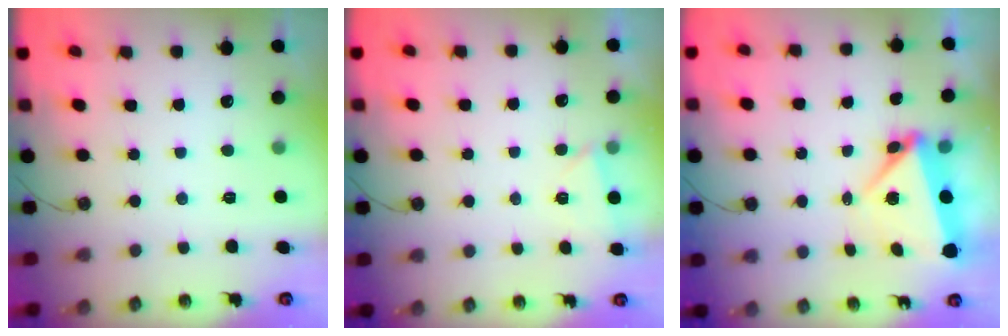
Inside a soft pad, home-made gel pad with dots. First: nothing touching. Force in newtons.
{"total": 1.9, "press": 1.8, "slide": 0.6}
{"total": 6.1, "press": 6.1, "slide": 0.6}